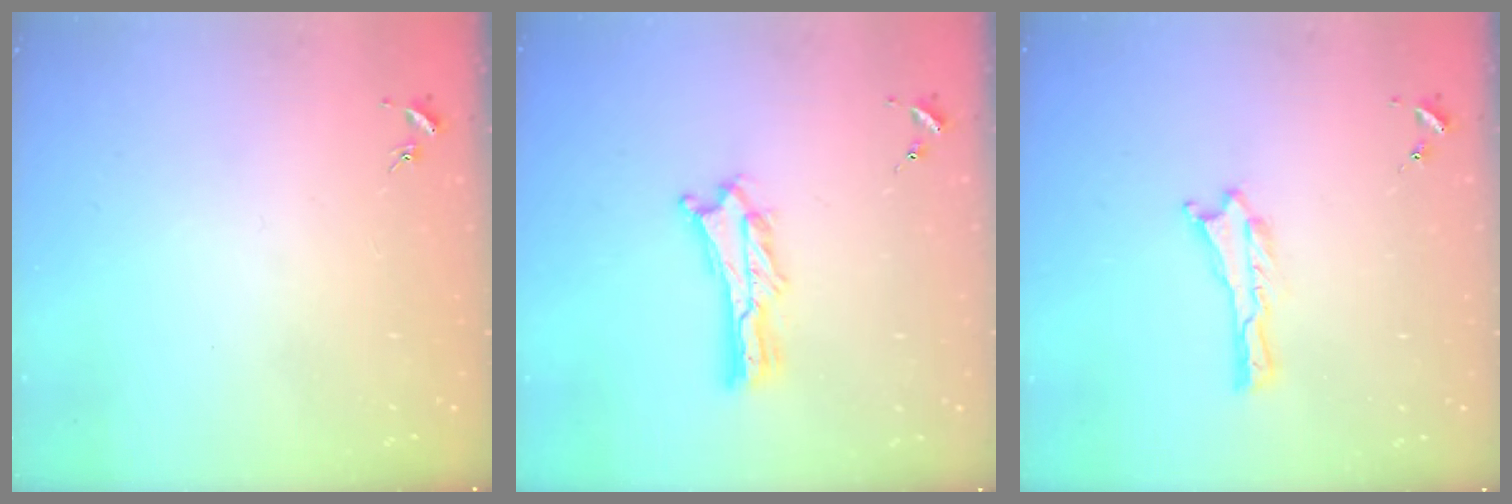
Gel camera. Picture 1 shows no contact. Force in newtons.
{"total": 2.7, "press": 2.7, "slide": 0.3}
{"total": 0.0}